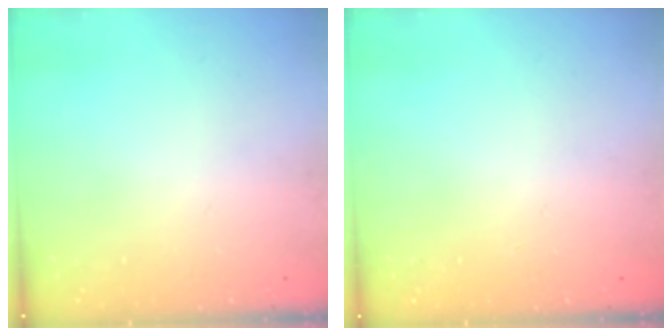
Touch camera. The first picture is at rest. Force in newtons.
{"total": 0.0}